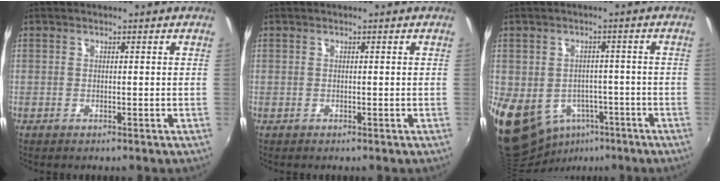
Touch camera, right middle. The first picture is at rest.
{"total": 0.0}
{"total": 13.4, "force": [-5.0, 10.5, 6.7], "torque": [-0.162, -0.013, -0.055]}